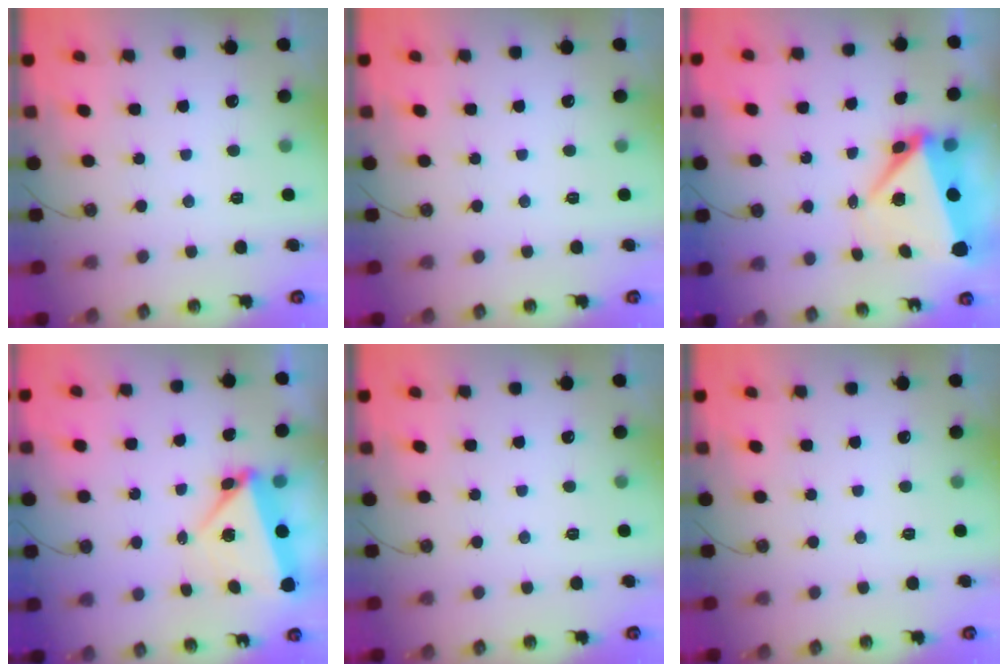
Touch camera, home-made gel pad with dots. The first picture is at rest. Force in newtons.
{"total": 0.0}
{"total": 7.5, "press": 7.4, "slide": 1.2}
{"total": 5.8, "press": 5.8, "slide": 0.6}
{"total": 0.0}
{"total": 0.0}